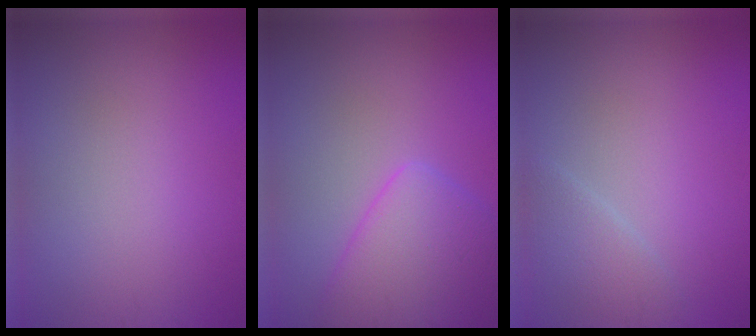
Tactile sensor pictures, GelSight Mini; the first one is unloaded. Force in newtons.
{"total": 5.3, "press": 5.3, "slide": 0.3}
{"total": 2.2, "press": 2.1, "slide": 0.1}